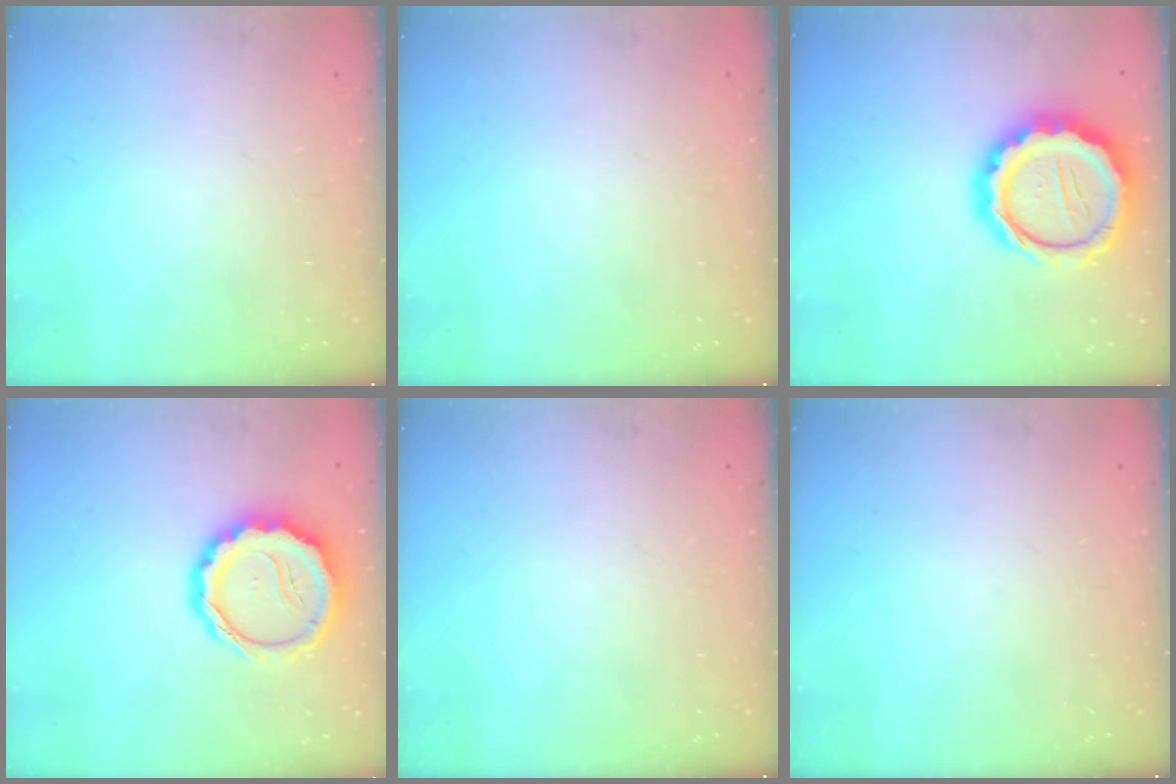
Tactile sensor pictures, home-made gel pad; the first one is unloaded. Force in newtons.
{"total": 0.0}
{"total": 20.2, "press": 19.8, "slide": 4.1}
{"total": 14.0, "press": 13.7, "slide": 2.9}
{"total": 0.0}
{"total": 0.0}